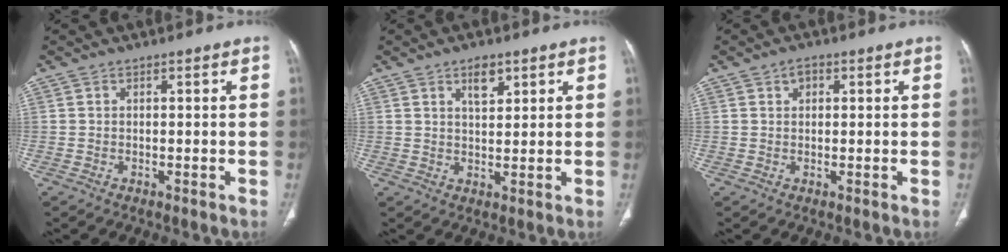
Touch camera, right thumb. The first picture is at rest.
{"total": 4.3, "force": [2.4, 2.0, 2.9], "torque": [-0.037, -0.015, 0.042]}
{"total": 1.9, "force": [0.8, 1.3, 1.1], "torque": [-0.011, 0.003, 0.011]}